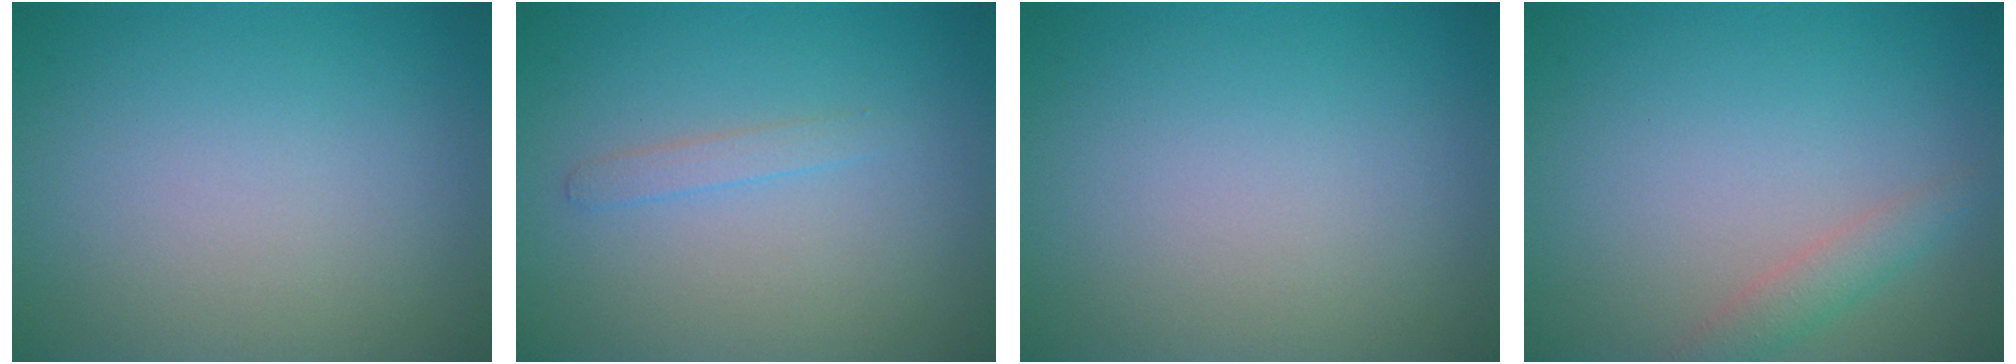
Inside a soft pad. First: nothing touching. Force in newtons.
{"total": 1.0, "press": 1.0, "slide": 0.1}
{"total": 0.0}
{"total": 1.9, "press": 1.9, "slide": 0.0}